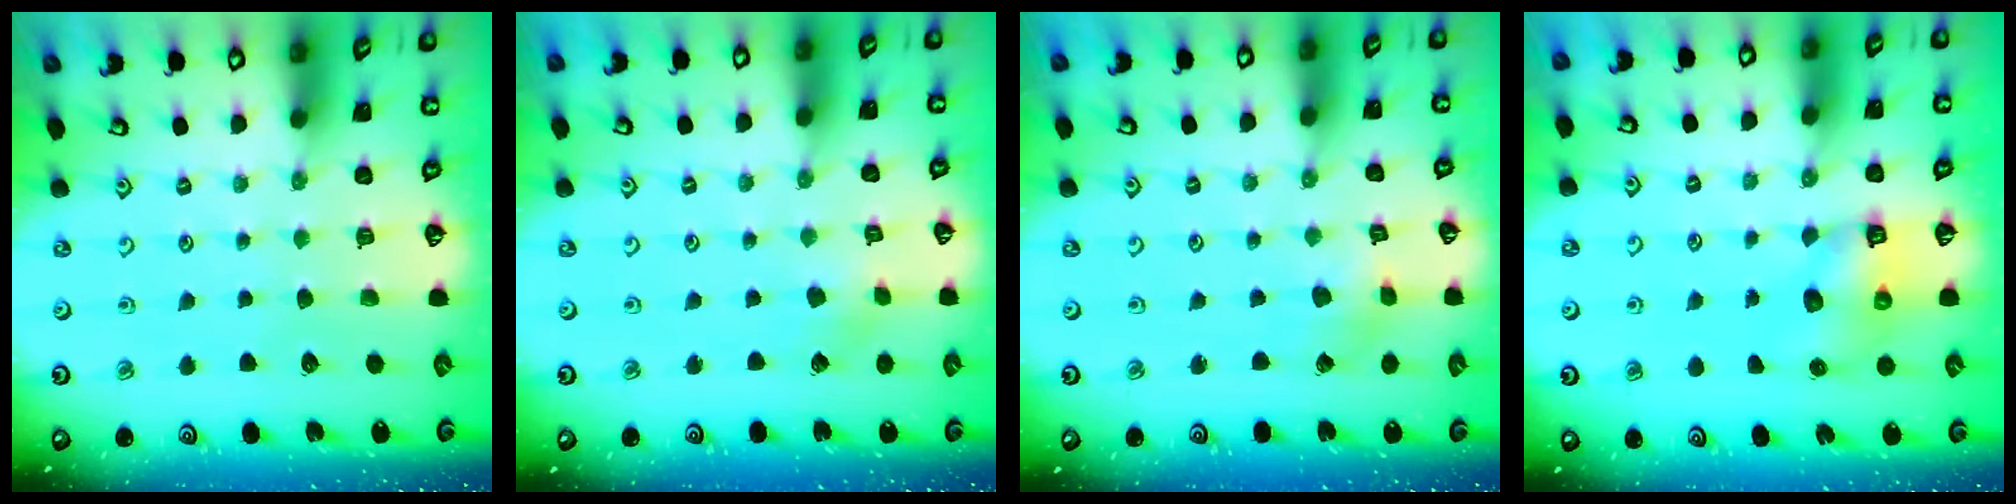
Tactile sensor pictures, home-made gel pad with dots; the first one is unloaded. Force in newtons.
{"total": 2.6, "press": 2.6, "slide": 0.2}
{"total": 2.6, "press": 2.6, "slide": 0.1}
{"total": 6.7, "press": 6.6, "slide": 1.0}